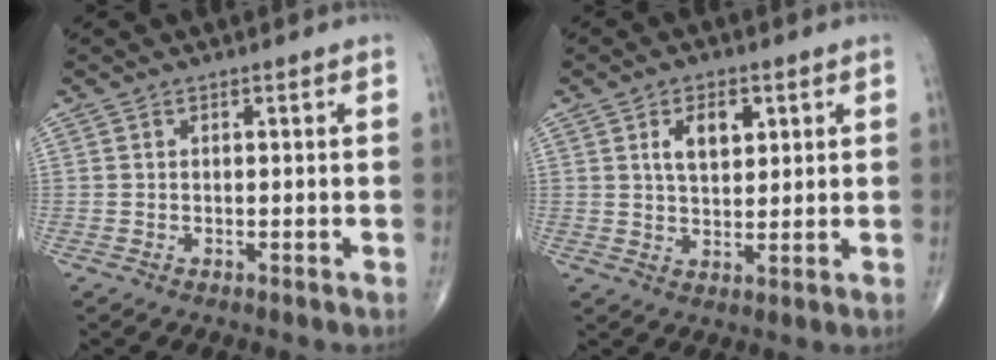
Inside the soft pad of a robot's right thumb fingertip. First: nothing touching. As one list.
[{"total": 6.3, "force": [2.3, 3.5, 4.6], "torque": [-0.063, -0.011, 0.042]}]